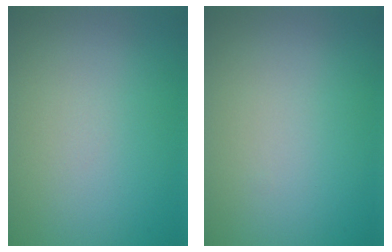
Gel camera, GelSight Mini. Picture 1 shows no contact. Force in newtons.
{"total": 0.0}